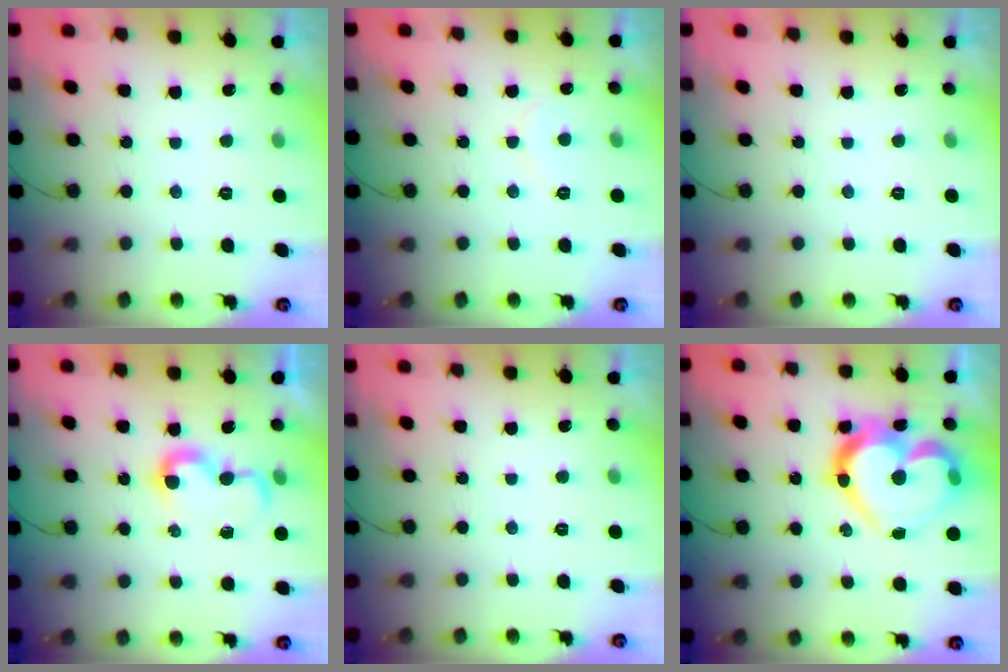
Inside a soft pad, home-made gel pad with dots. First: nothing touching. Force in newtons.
{"total": 5.1, "press": 5.0, "slide": 0.4}
{"total": 1.7, "press": 1.6, "slide": 0.0}
{"total": 6.4, "press": 6.4, "slide": 0.8}
{"total": 0.0}
{"total": 21.0, "press": 21.0, "slide": 1.7}